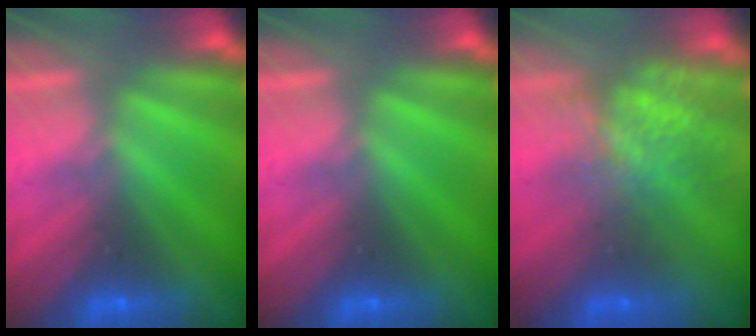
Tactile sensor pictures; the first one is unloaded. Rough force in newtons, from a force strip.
{"total": 0.0}
{"total": 7.4}